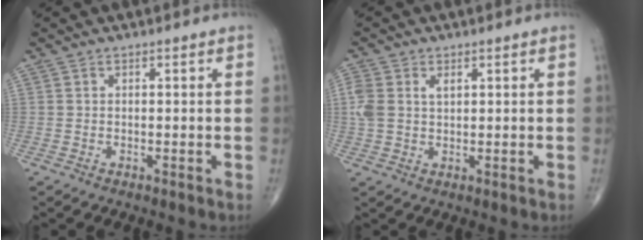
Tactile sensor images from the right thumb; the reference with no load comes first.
{"total": 5.5, "force": [1.5, 3.4, 4.0], "torque": [-0.100, 0.012, 0.034]}